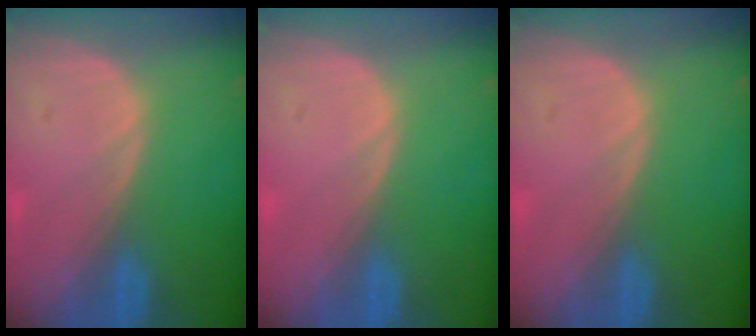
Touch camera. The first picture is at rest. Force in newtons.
{"total": 0.0}
{"total": 0.0}